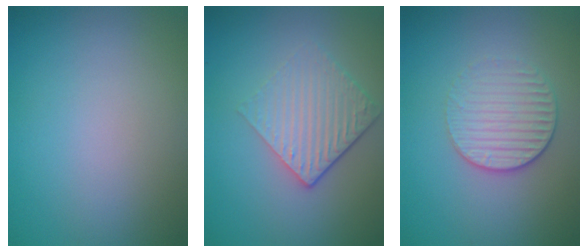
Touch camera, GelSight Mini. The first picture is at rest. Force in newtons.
{"total": 4.3, "press": 2.8, "slide": 3.2}
{"total": 3.1, "press": 2.7, "slide": 1.5}